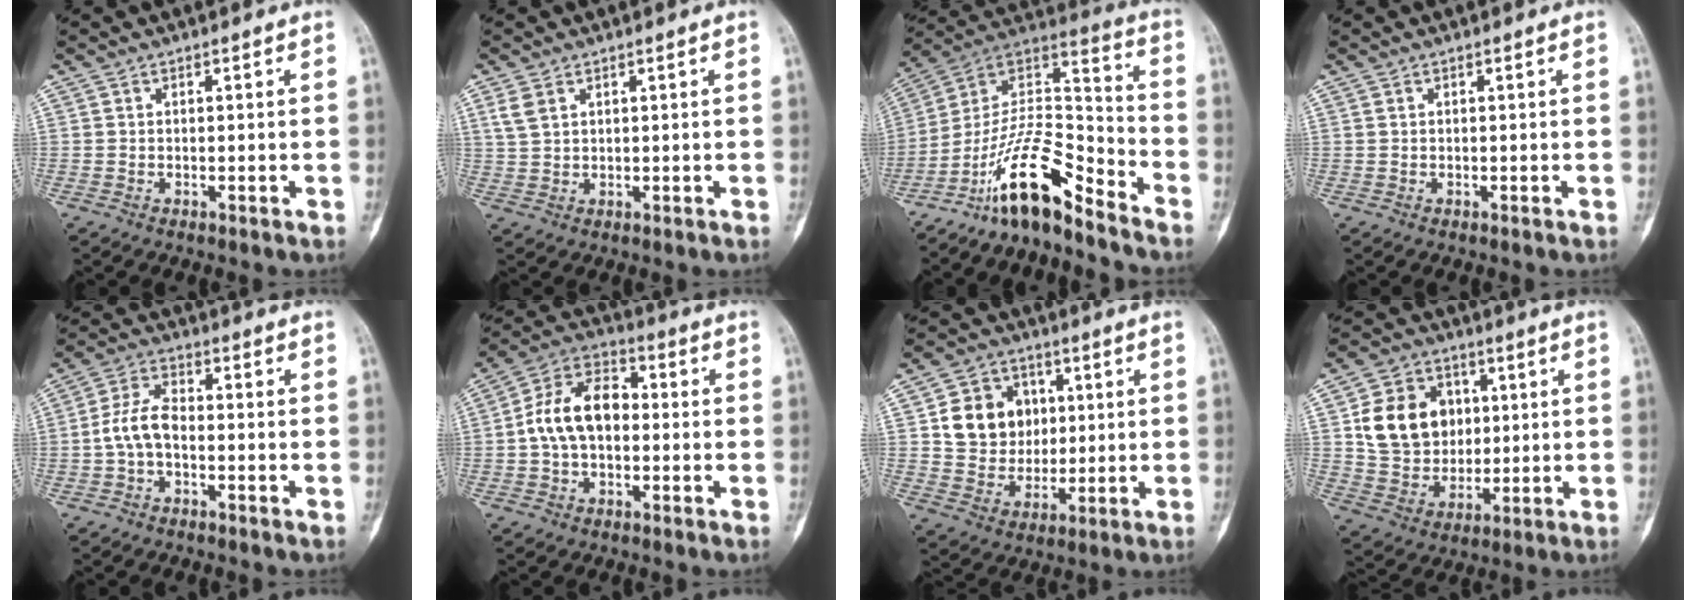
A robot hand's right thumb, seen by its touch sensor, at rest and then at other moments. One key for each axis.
{"total": 3.5, "fx": 1.7, "fy": 2.2, "fz": 2.1, "tx": -0.045, "ty": 0.000, "tz": 0.046}
{"total": 16.2, "fx": -11.8, "fy": 4.8, "fz": 9.9, "tx": -0.158, "ty": 0.113, "tz": -0.217}
{"total": 0.0}
{"total": 6.6, "fx": -1.4, "fy": 3.7, "fz": 5.3, "tx": -0.106, "ty": 0.023, "tz": -0.035}
{"total": 12.2, "fx": -0.3, "fy": 8.1, "fz": 9.1, "tx": -0.152, "ty": 0.035, "tz": -0.017}
{"total": 12.3, "fx": 2.5, "fy": 10.6, "fz": 5.6, "tx": -0.052, "ty": -0.001, "tz": 0.049}
{"total": 15.0, "fx": 3.0, "fy": 12.4, "fz": 7.9, "tx": -0.104, "ty": 0.000, "tz": 0.062}